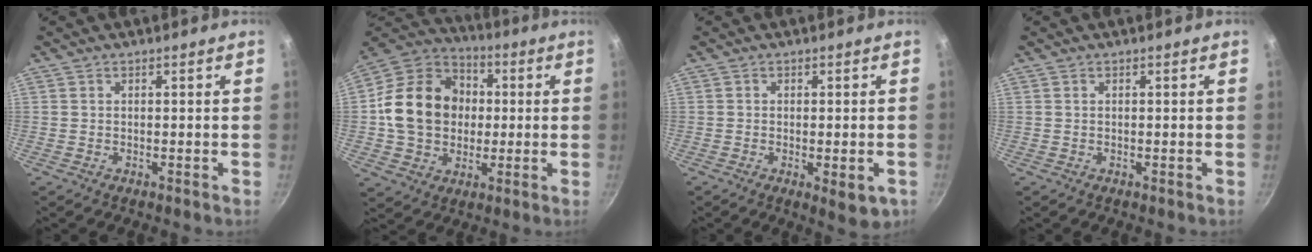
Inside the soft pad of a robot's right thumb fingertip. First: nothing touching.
{"total": 17.9, "force": [0.3, 14.6, 10.2], "torque": [-0.162, 0.024, 0.005]}
{"total": 5.0, "force": [-1.7, 1.8, 4.4], "torque": [-0.058, -0.005, -0.016]}
{"total": 0.0}